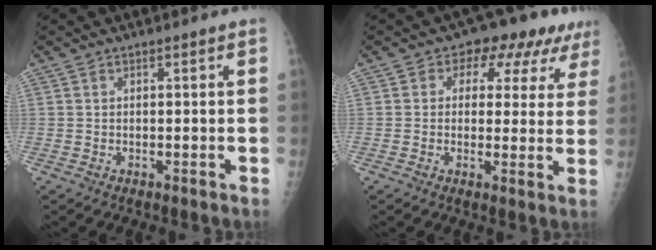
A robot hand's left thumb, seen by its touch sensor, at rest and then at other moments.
{"total": 9.6, "force": [5.2, 6.5, 4.8], "torque": [-0.004, -0.009, 0.050]}